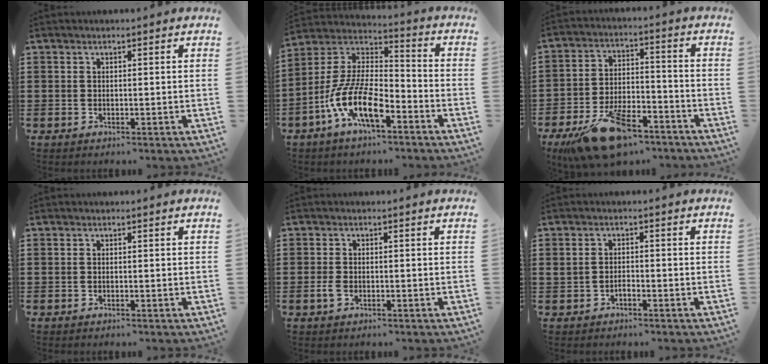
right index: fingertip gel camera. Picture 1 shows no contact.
{"total": 11.6, "force": [-6.8, 3.9, 8.6], "torque": [-0.209, -0.013, -0.135]}
{"total": 14.4, "force": [-9.5, 5.6, 9.2], "torque": [-0.166, 0.035, -0.160]}
{"total": 0.0}
{"total": 1.8, "force": [-0.7, 1.0, 1.4], "torque": [-0.042, -0.008, -0.016]}
{"total": 1.5, "force": [-0.7, 0.8, 1.1], "torque": [-0.023, 0.000, -0.013]}